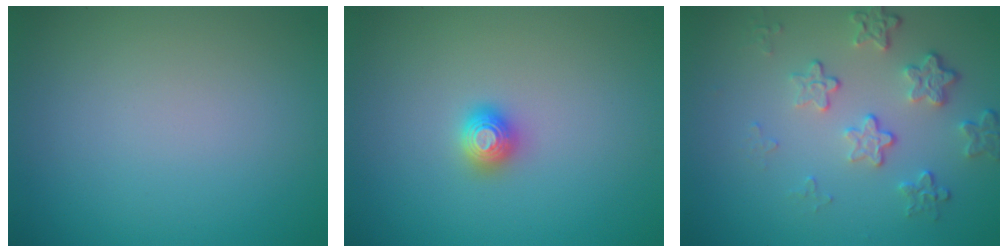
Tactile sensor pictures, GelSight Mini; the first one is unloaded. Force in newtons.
{"total": 1.3, "press": 1.3, "slide": 0.2}
{"total": 4.1, "press": 2.9, "slide": 2.9}